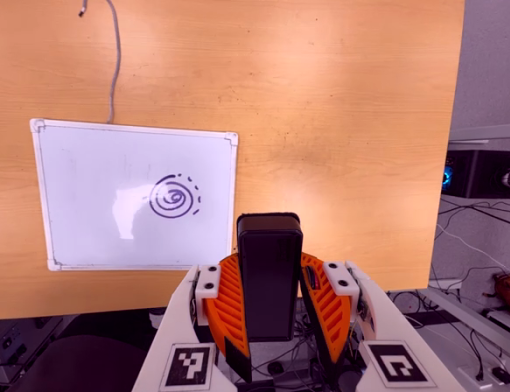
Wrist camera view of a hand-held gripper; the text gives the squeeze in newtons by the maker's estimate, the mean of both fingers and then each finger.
{"total": 7.1, "left": 6.4, "right": 7.8}